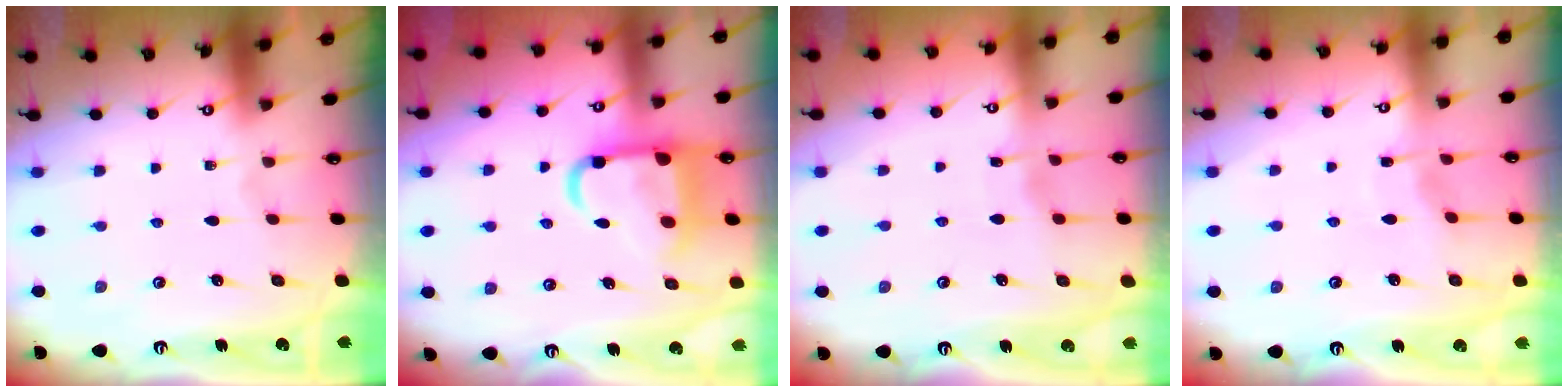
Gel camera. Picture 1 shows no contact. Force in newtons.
{"total": 13.5, "press": 13.4, "slide": 1.8}
{"total": 3.6, "press": 3.6, "slide": 0.4}
{"total": 3.6, "press": 3.5, "slide": 0.5}